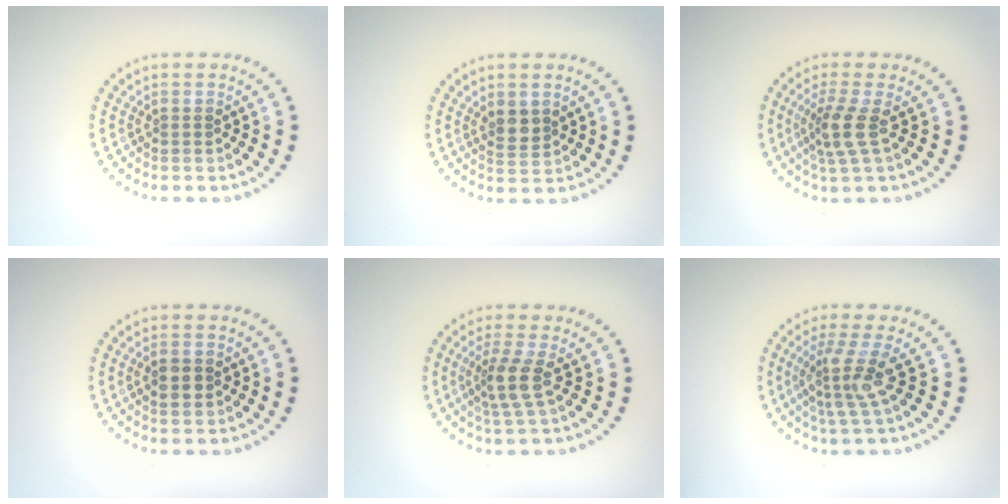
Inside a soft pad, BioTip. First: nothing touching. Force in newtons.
{"total": 1.9, "press": 1.7, "slide": 0.8}
{"total": 2.9, "press": 2.2, "slide": 1.8}
{"total": 1.9, "press": 1.9, "slide": 0.2}
{"total": 3.0, "press": 2.3, "slide": 1.9}
{"total": 3.5, "press": 2.5, "slide": 2.4}